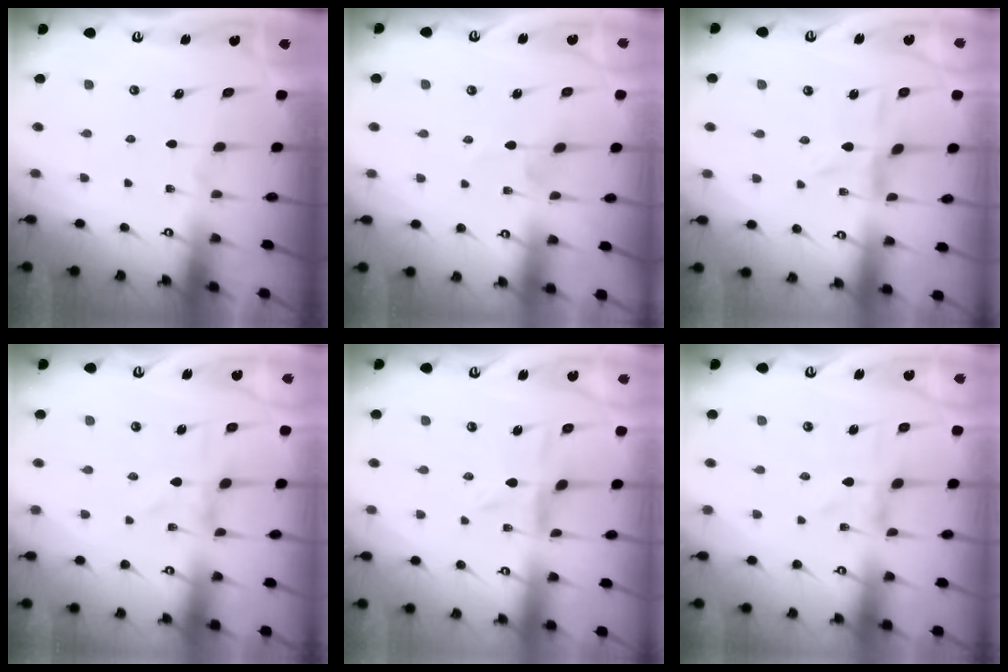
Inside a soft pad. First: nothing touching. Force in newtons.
{"total": 0.9, "press": 0.9, "slide": 0.2}
{"total": 2.1, "press": 2.1, "slide": 0.3}
{"total": 0.0}
{"total": 1.7, "press": 1.7, "slide": 0.2}
{"total": 0.0}